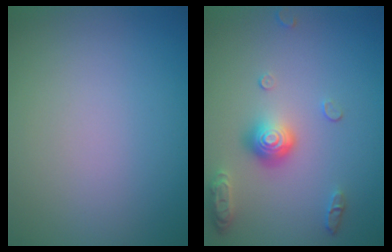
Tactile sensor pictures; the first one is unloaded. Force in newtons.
{"total": 3.8, "press": 2.9, "slide": 2.4}